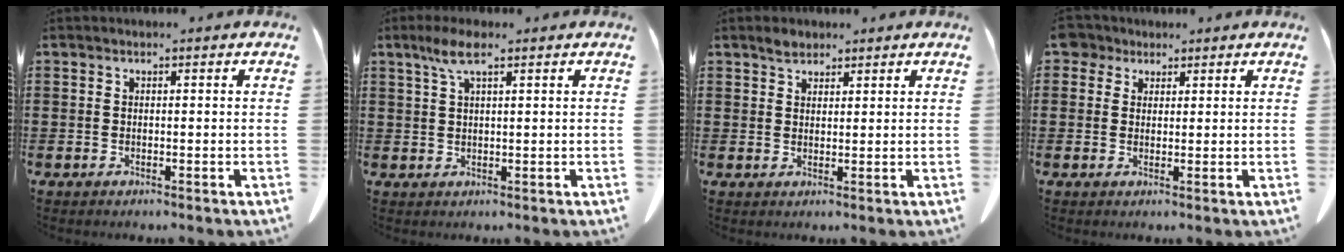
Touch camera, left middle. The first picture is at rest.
{"total": 4.4, "force": [2.4, 1.0, 3.5], "torque": [-0.076, 0.006, 0.041]}
{"total": 2.5, "force": [2.0, 1.4, 0.4], "torque": [-0.006, 0.003, 0.038]}
{"total": 3.2, "force": [2.2, 2.1, 0.9], "torque": [-0.022, 0.008, 0.040]}